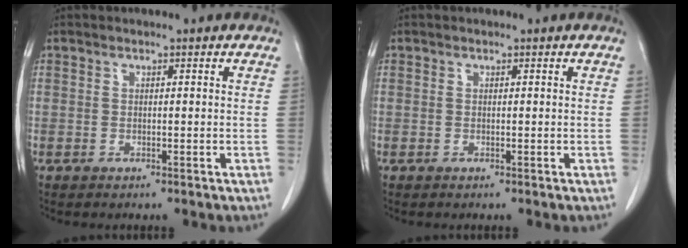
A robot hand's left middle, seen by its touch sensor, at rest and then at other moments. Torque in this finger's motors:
{"motor_torque": [0.00, 0.01, 0.00, 0.00]}